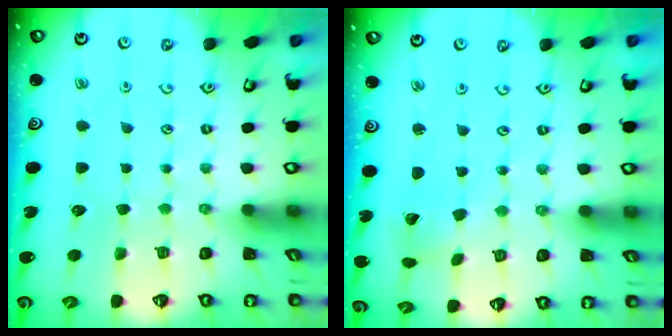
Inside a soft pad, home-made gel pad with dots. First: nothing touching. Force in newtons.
{"total": 2.1, "press": 2.1, "slide": 0.3}